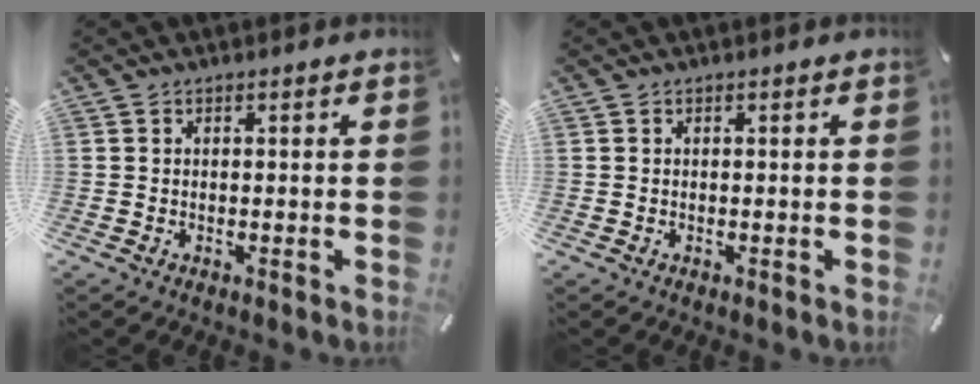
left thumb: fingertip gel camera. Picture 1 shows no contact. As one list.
[{"total": 0.0}]